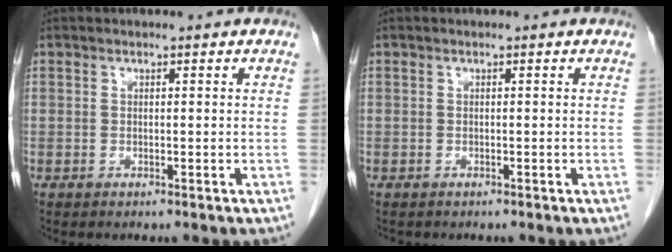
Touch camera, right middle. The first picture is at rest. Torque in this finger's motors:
{"motor_torque": [0.00, 0.01, 0.00, 0.00]}